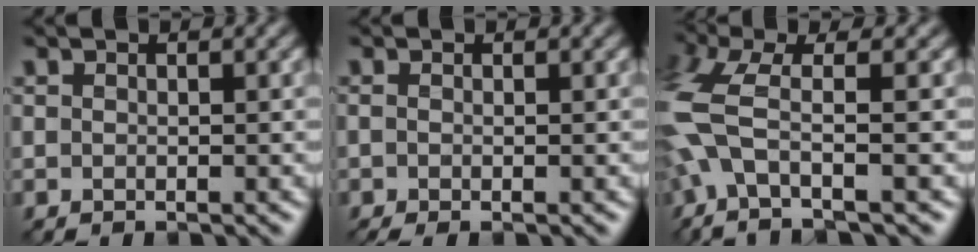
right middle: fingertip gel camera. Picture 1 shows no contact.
{"total": 1.4, "force": [-0.6, 0.5, 1.1], "torque": [-0.030, -0.002, -0.011]}
{"total": 7.4, "force": [-1.3, 3.0, 6.6], "torque": [-0.171, 0.008, -0.030]}